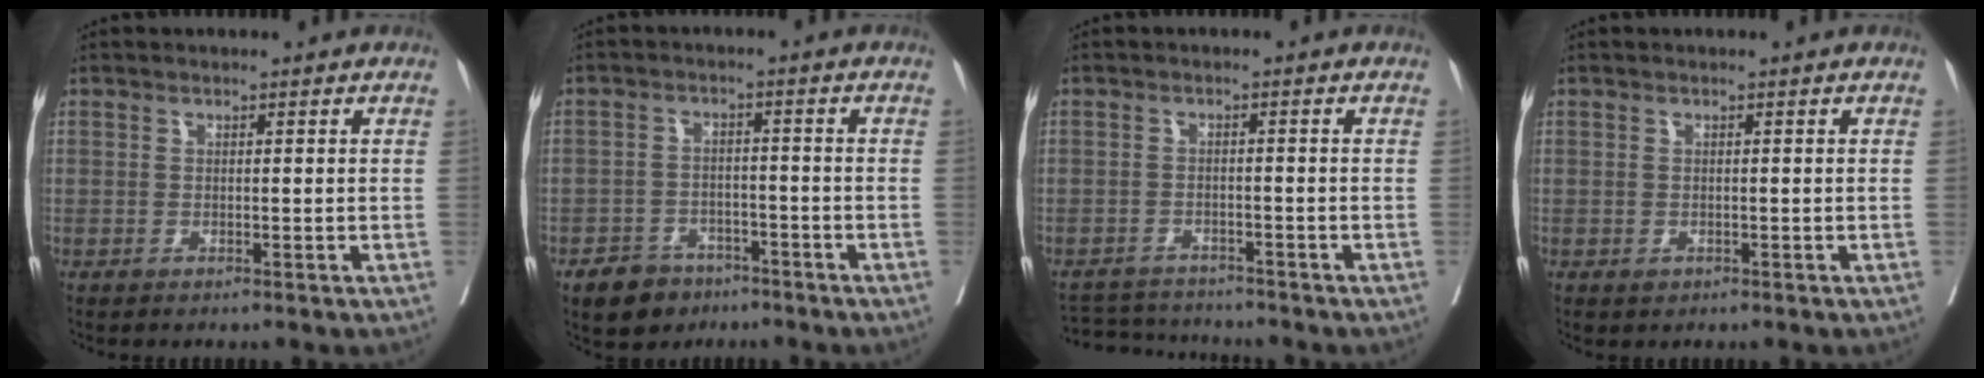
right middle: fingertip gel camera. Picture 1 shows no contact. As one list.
[{"total": 5.7, "force": [-4.0, 3.7, 1.7], "torque": [-0.036, 0.004, -0.061]}, {"total": 6.4, "force": [-6.4, 0.6, 0.4], "torque": [-0.013, 0.000, -0.103]}, {"total": 0.8, "force": [-0.3, 0.7, 0.3], "torque": [-0.005, 0.001, 0.001]}]